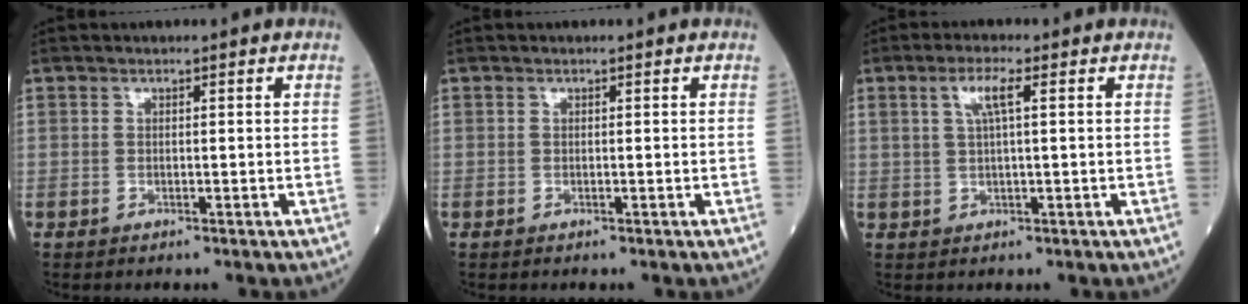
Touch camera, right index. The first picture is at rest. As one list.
[{"total": 0.0}, {"total": 3.8, "force": [1.3, 0.4, 3.6], "torque": [-0.076, 0.010, 0.027]}]